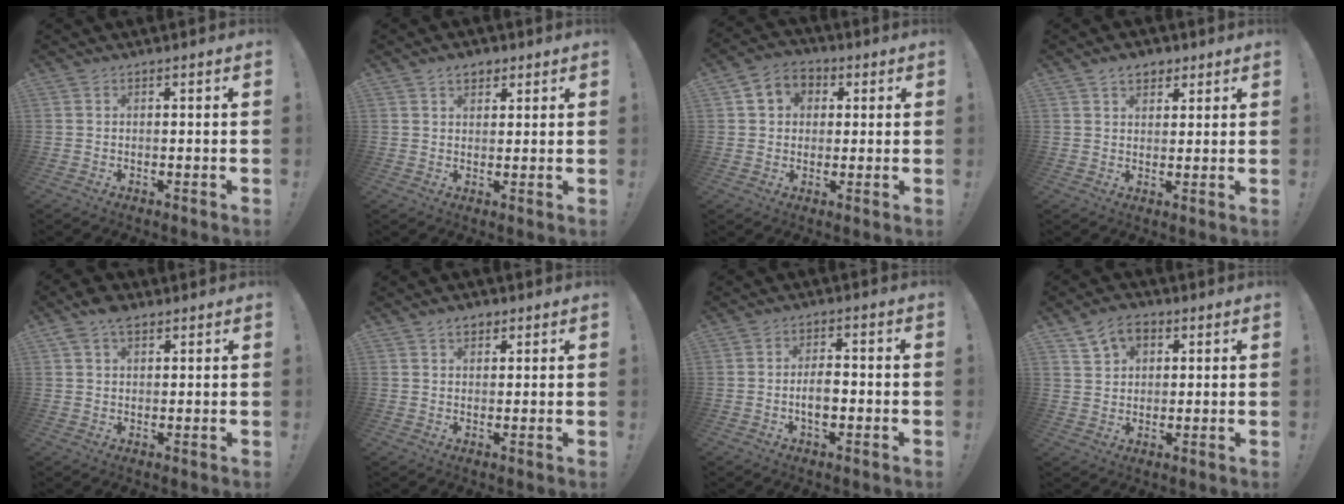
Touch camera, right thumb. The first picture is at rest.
{"total": 4.1, "force": [2.5, 2.8, 1.7], "torque": [-0.025, -0.004, 0.044]}
{"total": 6.7, "force": [1.1, 6.1, 2.6], "torque": [-0.044, 0.010, 0.026]}
{"total": 5.3, "force": [3.2, 3.6, 2.3], "torque": [-0.032, -0.006, 0.057]}
{"total": 6.0, "force": [3.7, 3.4, 3.3], "torque": [-0.054, -0.014, 0.070]}
{"total": 3.2, "force": [1.9, 2.1, 1.4], "torque": [-0.018, -0.005, 0.033]}
{"total": 5.3, "force": [-1.4, 2.6, 4.4], "torque": [-0.066, 0.003, -0.029]}
{"total": 8.0, "force": [4.0, 5.7, 3.8], "torque": [-0.065, -0.005, 0.079]}